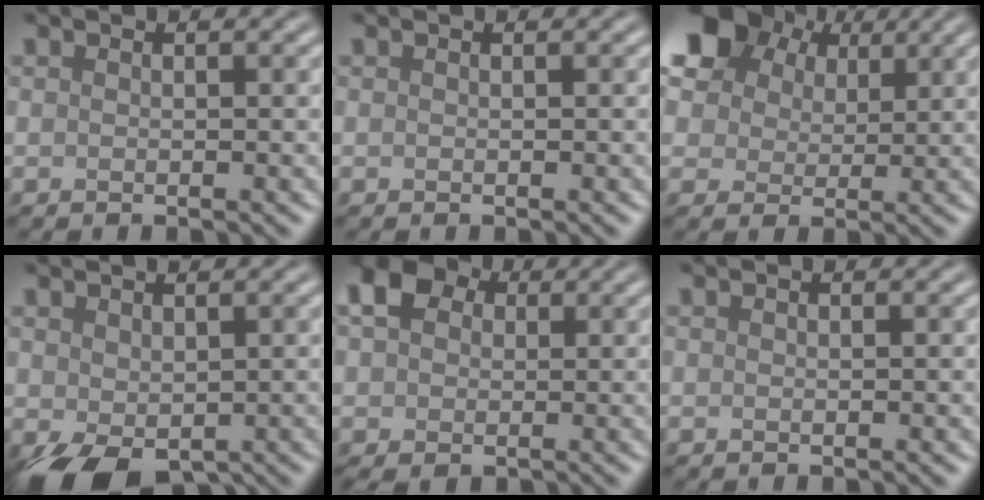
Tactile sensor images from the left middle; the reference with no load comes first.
{"total": 0.0}
{"total": 9.4, "force": [4.9, 6.8, 4.4], "torque": [-0.112, 0.032, 0.086]}
{"total": 5.1, "force": [-1.8, 3.2, 3.5], "torque": [-0.077, -0.016, -0.018]}
{"total": 7.7, "force": [1.9, 5.9, 4.6], "torque": [-0.086, 0.027, 0.014]}
{"total": 0.0}